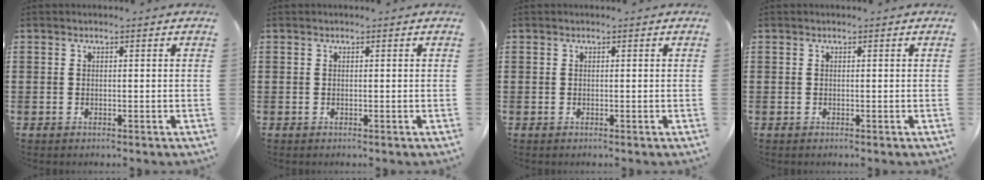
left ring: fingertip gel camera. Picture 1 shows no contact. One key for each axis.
{"total": 0.0}
{"total": 0.0}
{"total": 0.0}